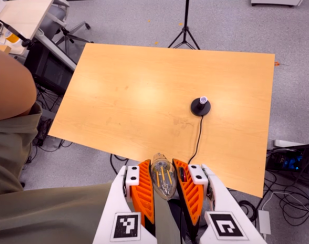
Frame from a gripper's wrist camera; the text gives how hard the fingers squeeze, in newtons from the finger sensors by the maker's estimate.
{"total": 19.1, "left": 20.8, "right": 17.5}